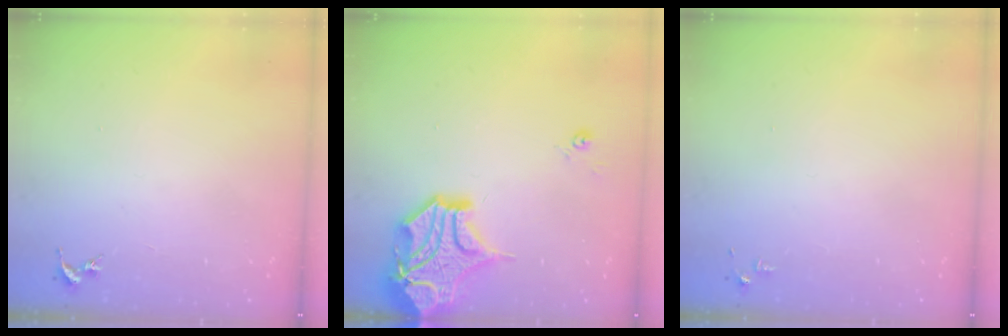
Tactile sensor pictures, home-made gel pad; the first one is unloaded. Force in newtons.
{"total": 16.9, "press": 16.8, "slide": 2.5}
{"total": 2.8, "press": 2.8, "slide": 0.4}